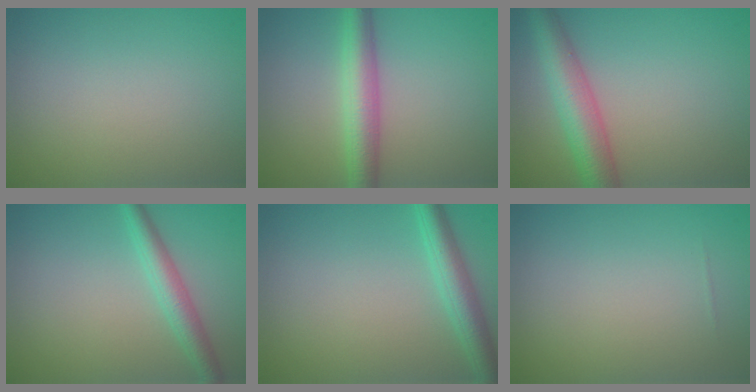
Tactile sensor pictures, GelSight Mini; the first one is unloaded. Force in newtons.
{"total": 4.2, "press": 4.2, "slide": 0.0}
{"total": 5.4, "press": 5.3, "slide": 0.2}
{"total": 2.9, "press": 2.9, "slide": 0.1}
{"total": 3.5, "press": 3.5, "slide": 0.1}
{"total": 0.0}